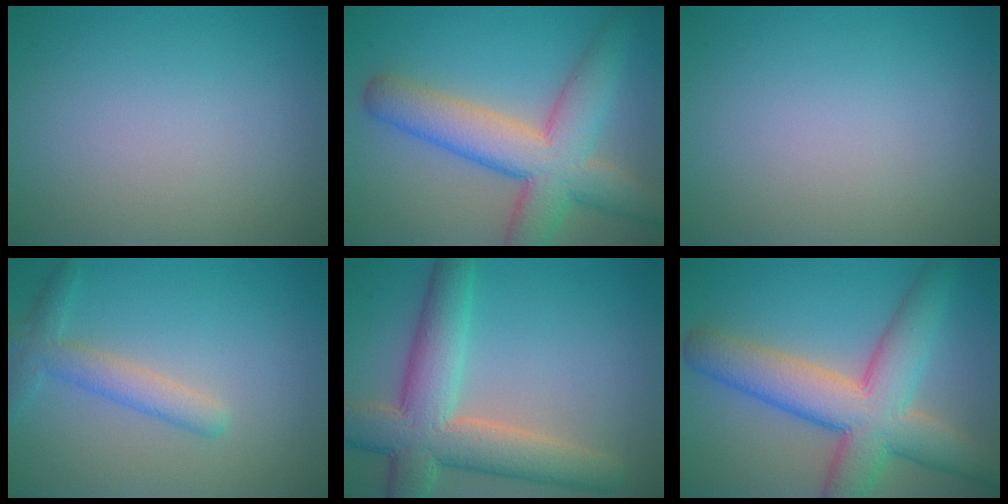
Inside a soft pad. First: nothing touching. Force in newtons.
{"total": 8.7, "press": 8.7, "slide": 0.3}
{"total": 0.0}
{"total": 2.9, "press": 2.9, "slide": 0.1}
{"total": 8.3, "press": 8.3, "slide": 0.7}
{"total": 9.4, "press": 9.4, "slide": 0.5}